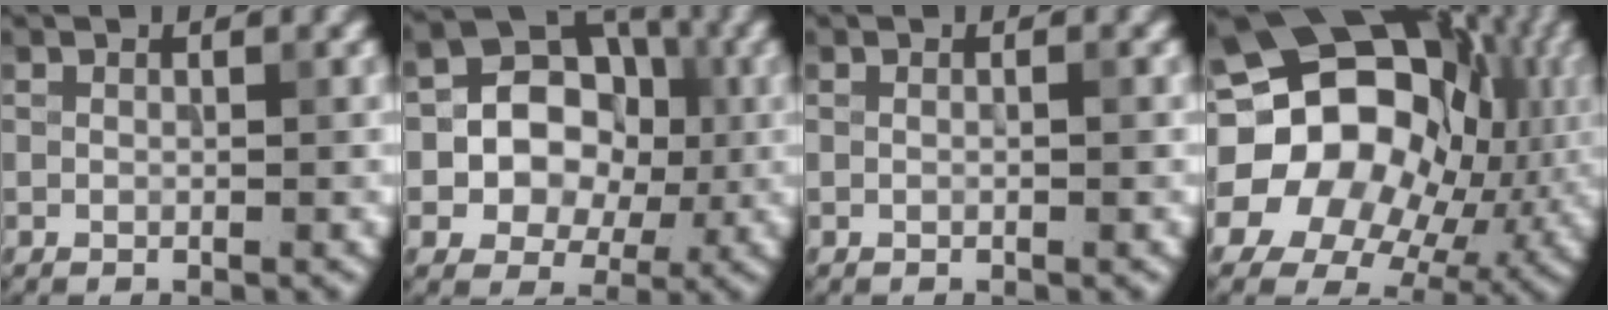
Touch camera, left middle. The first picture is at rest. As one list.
[{"total": 7.6, "force": [-0.2, 6.3, 4.2], "torque": [-0.042, 0.010, -0.016]}, {"total": 0.7, "force": [0.0, 0.1, 0.7], "torque": [-0.013, -0.004, -0.004]}, {"total": 21.4, "force": [2.5, 17.9, 11.5], "torque": [-0.211, 0.025, 0.023]}]